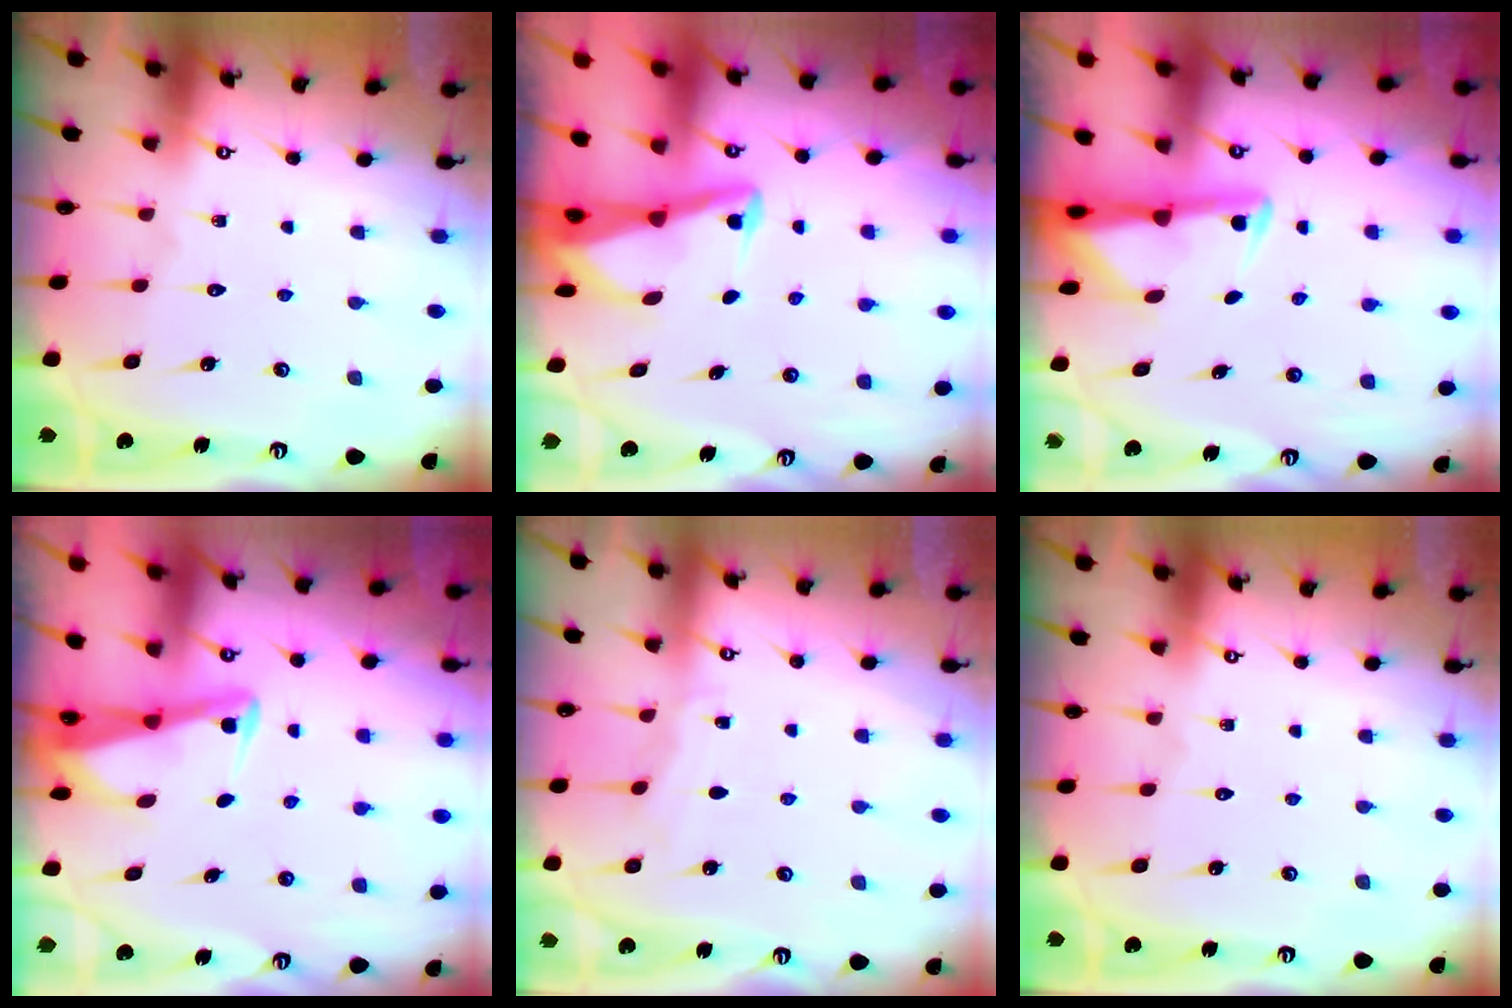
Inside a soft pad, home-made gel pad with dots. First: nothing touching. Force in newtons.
{"total": 3.3, "press": 3.3, "slide": 0.6}
{"total": 2.8, "press": 2.7, "slide": 0.7}
{"total": 2.9, "press": 2.9, "slide": 0.3}
{"total": 3.4, "press": 3.4, "slide": 0.5}
{"total": 0.0}